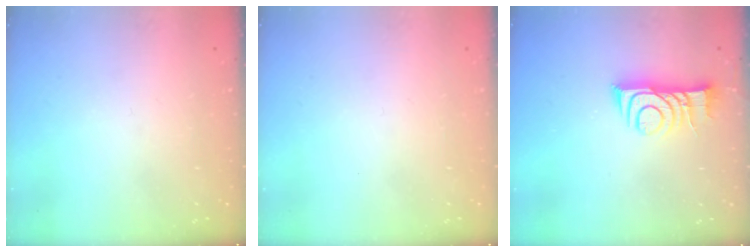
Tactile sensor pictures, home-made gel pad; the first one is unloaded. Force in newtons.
{"total": 1.8, "press": 1.8, "slide": 0.2}
{"total": 10.6, "press": 10.6, "slide": 1.0}